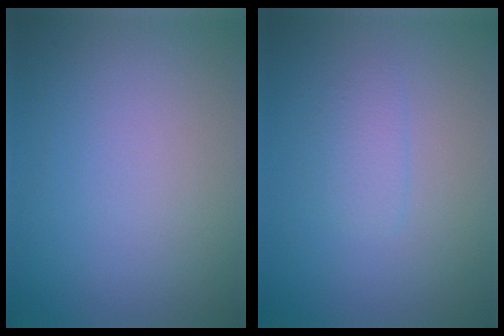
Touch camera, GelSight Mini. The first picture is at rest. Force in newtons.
{"total": 1.3, "press": 1.3, "slide": 0.1}